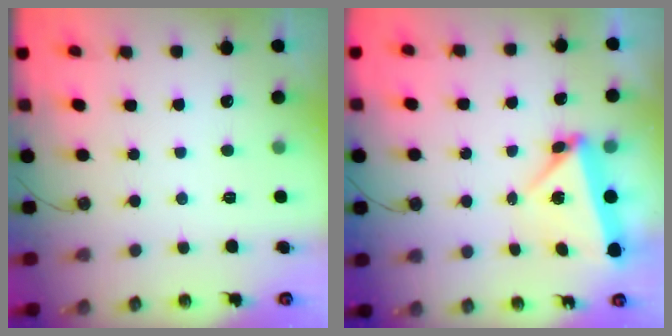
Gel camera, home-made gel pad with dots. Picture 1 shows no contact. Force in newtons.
{"total": 5.5, "press": 5.5, "slide": 0.3}